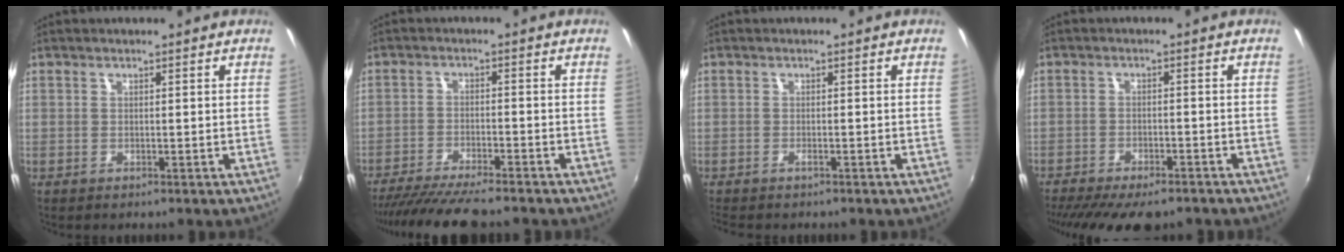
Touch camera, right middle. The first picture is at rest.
{"total": 11.9, "force": [-10.5, 1.0, 5.6], "torque": [-0.125, -0.029, -0.172]}
{"total": 1.7, "force": [-1.4, 0.4, 0.9], "torque": [-0.023, -0.002, -0.026]}
{"total": 13.4, "force": [-10.9, 3.9, 6.8], "torque": [-0.144, -0.040, -0.163]}